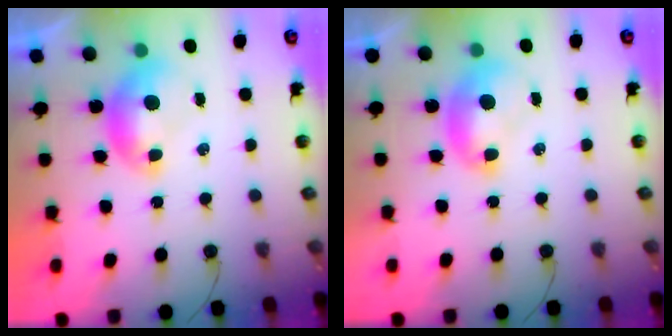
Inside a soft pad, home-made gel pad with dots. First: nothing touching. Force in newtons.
{"total": 1.4, "press": 1.4, "slide": 0.2}